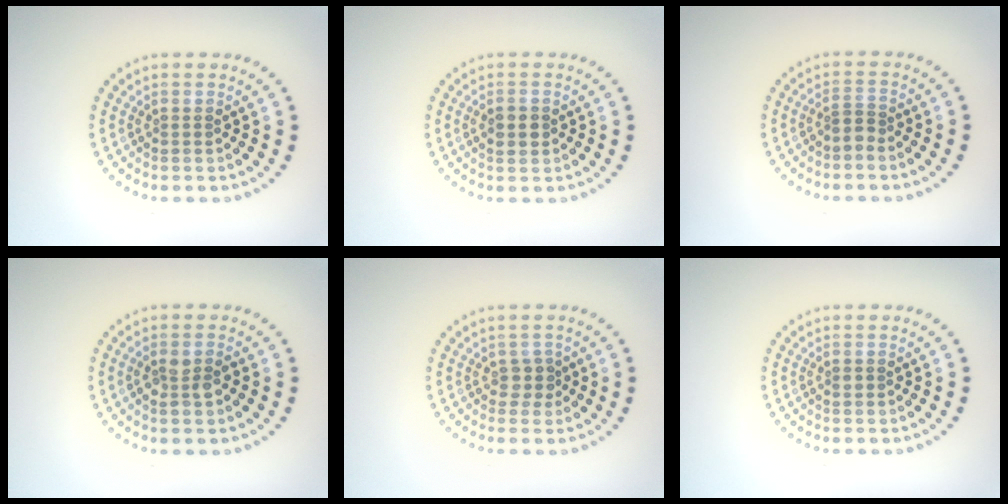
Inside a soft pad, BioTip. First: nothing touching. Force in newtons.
{"total": 2.2, "press": 2.2, "slide": 0.1}
{"total": 1.4, "press": 0.9, "slide": 1.1}
{"total": 1.7, "press": 1.7, "slide": 0.3}
{"total": 1.4, "press": 1.1, "slide": 0.8}
{"total": 0.6, "press": 0.6, "slide": 0.1}